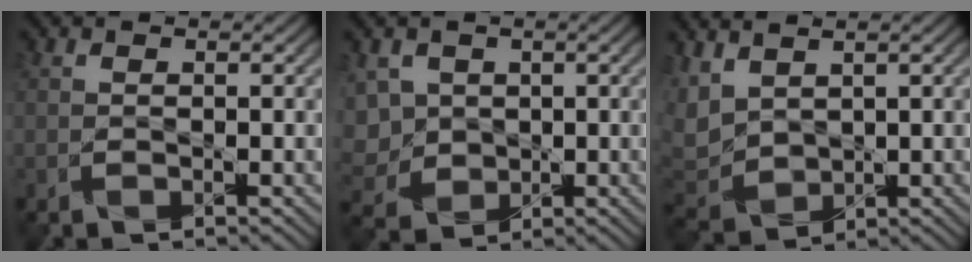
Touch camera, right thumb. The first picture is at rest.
{"total": 5.2, "force": [0.5, 4.4, 2.8], "torque": [-0.113, 0.001, 0.002]}
{"total": 5.5, "force": [2.7, 3.2, 3.6], "torque": [-0.128, 0.007, 0.055]}